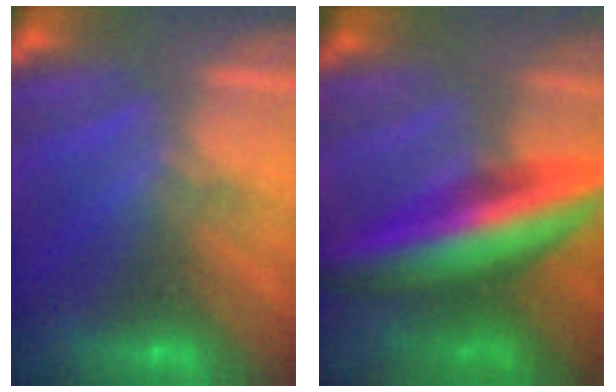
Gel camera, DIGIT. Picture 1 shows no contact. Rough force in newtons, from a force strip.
{"total": 7.0}